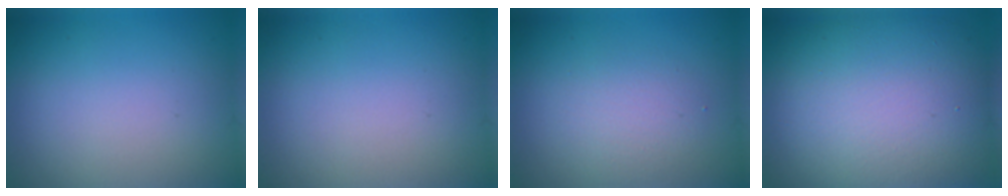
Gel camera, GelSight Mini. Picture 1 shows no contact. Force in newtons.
{"total": 0.0}
{"total": 2.4, "press": 2.4, "slide": 0.1}
{"total": 14.1, "press": 14.1, "slide": 0.2}